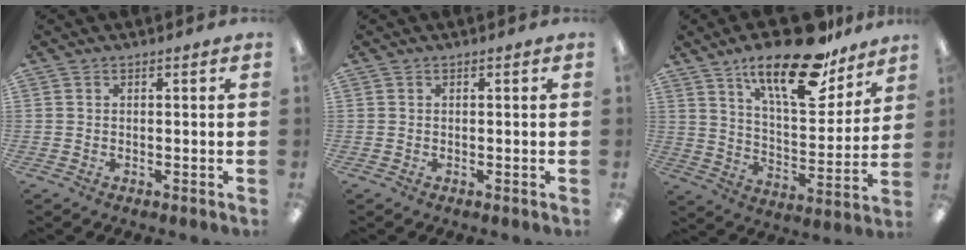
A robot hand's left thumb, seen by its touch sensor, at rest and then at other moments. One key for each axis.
{"total": 0.0}
{"total": 21.6, "fx": 15.2, "fy": 8.0, "fz": 13.1, "tx": -0.207, "ty": -0.088, "tz": 0.255}